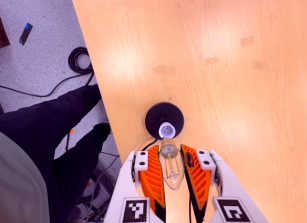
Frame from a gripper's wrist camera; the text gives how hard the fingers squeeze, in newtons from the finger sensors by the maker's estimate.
{"total": 19.8, "left": 21.1, "right": 18.4}